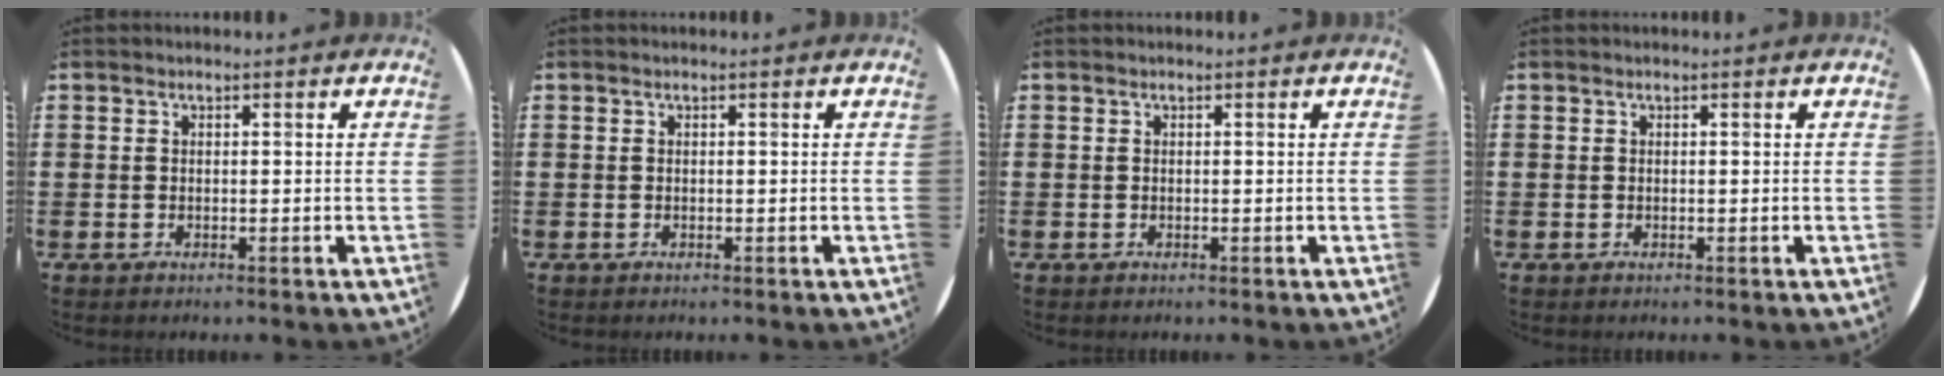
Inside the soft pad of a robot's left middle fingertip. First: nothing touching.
{"total": 0.0}
{"total": 0.0}
{"total": 0.0}